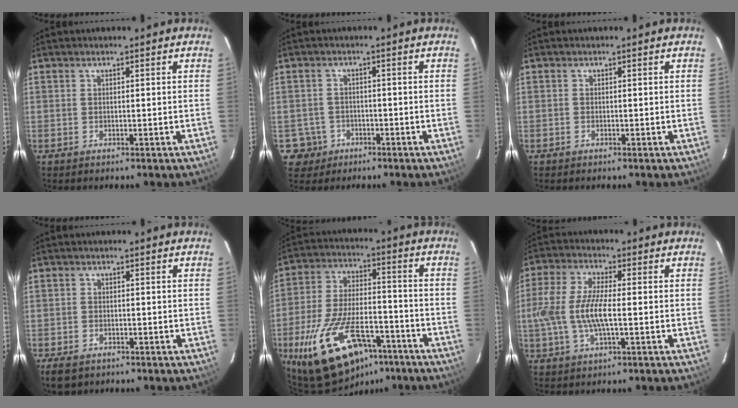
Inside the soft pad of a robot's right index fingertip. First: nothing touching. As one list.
[{"total": 4.7, "force": [-2.0, 4.3, 0.0], "torque": [-0.012, 0.018, -0.031]}, {"total": 0.5, "force": [-0.5, 0.2, 0.0], "torque": [0.000, -0.001, -0.011]}, {"total": 4.8, "force": [-3.1, 3.0, 2.0], "torque": [-0.056, -0.008, -0.052]}, {"total": 21.2, "force": [-13.2, 9.6, 13.5], "torque": [-0.261, -0.015, -0.212]}, {"total": 10.0, "force": [-1.3, 3.0, 9.4], "torque": [-0.201, 0.001, -0.030]}]